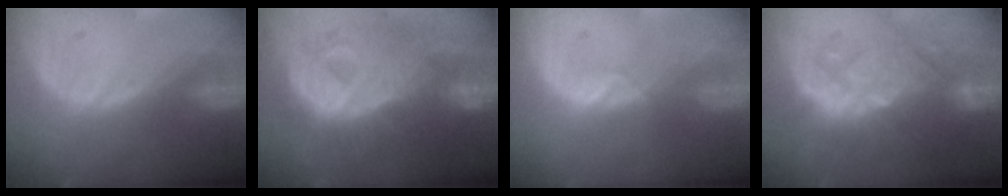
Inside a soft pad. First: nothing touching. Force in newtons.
{"total": 12.7, "press": 12.7, "slide": 1.3}
{"total": 1.1, "press": 1.1, "slide": 0.2}
{"total": 9.3, "press": 9.1, "slide": 1.8}